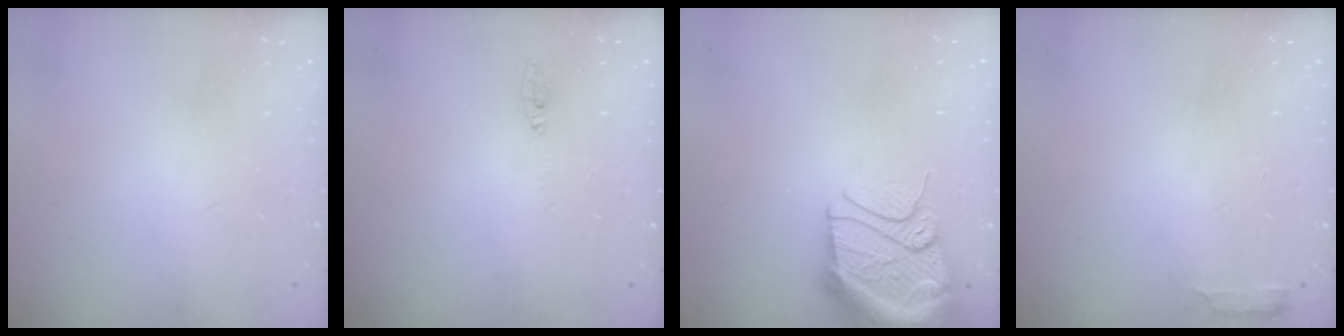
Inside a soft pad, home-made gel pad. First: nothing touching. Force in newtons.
{"total": 4.2, "press": 2.6, "slide": 3.3}
{"total": 17.9, "press": 16.5, "slide": 6.9}
{"total": 2.6, "press": 2.6, "slide": 0.5}